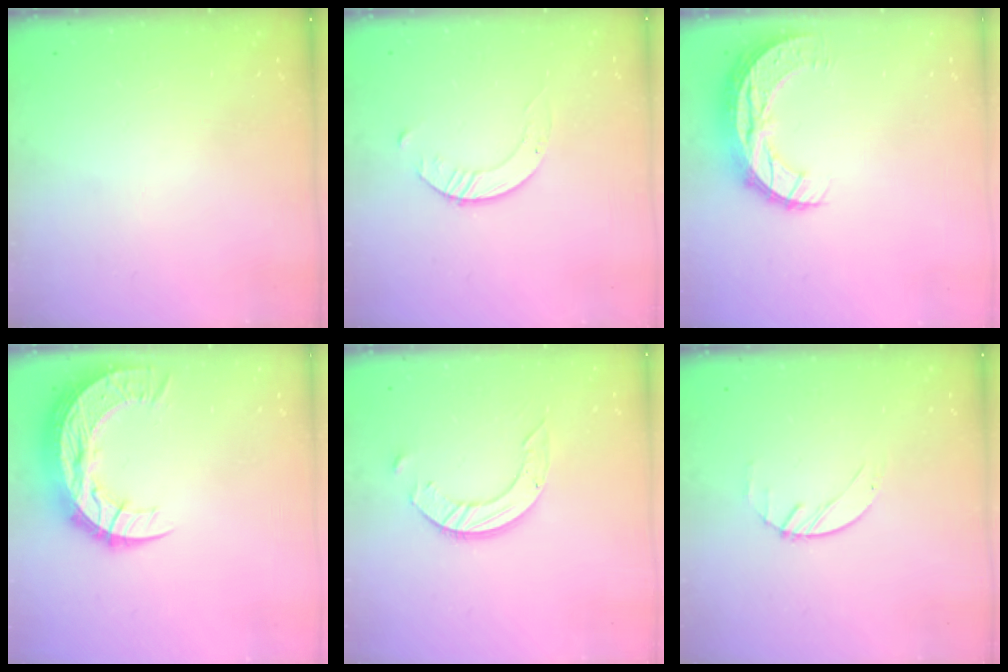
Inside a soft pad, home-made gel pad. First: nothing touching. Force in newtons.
{"total": 2.8, "press": 2.8, "slide": 0.3}
{"total": 11.7, "press": 11.6, "slide": 0.8}
{"total": 15.4, "press": 15.3, "slide": 1.1}
{"total": 7.9, "press": 7.8, "slide": 0.7}
{"total": 1.2, "press": 1.2, "slide": 0.2}